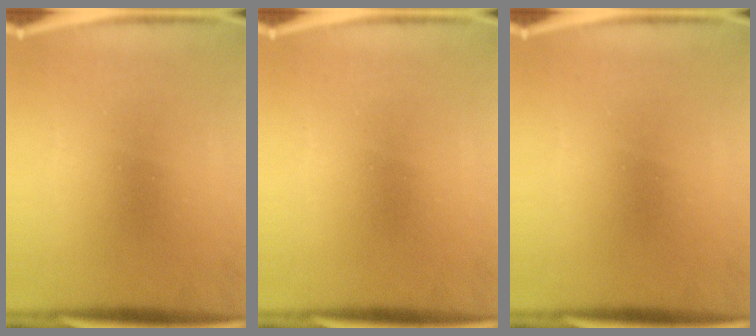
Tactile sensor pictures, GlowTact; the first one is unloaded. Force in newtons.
{"total": 0.0}
{"total": 0.0}